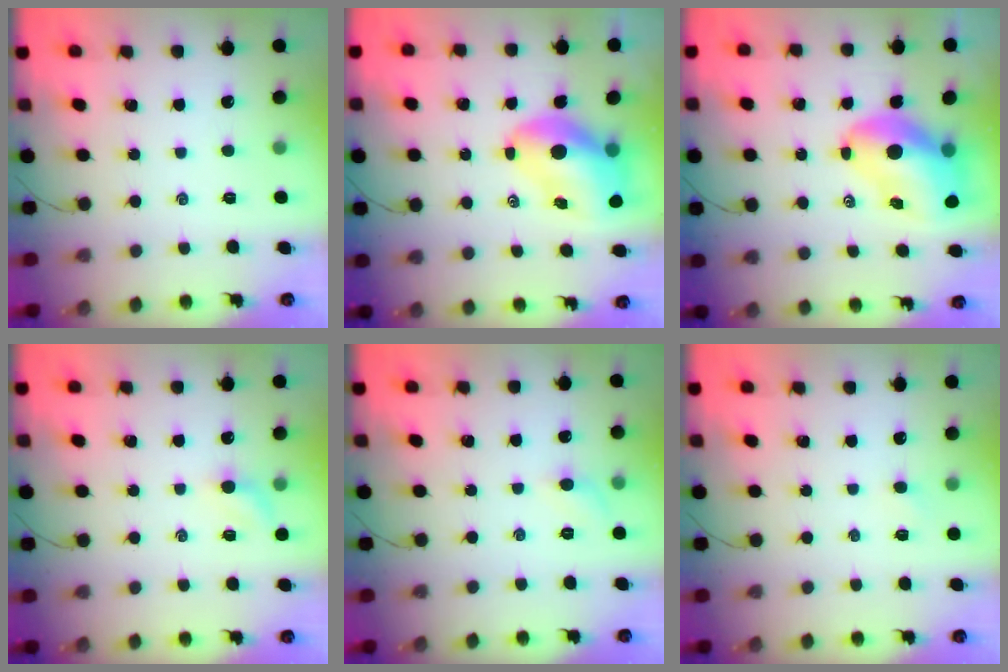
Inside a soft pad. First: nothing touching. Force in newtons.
{"total": 9.9, "press": 9.4, "slide": 3.0}
{"total": 10.8, "press": 10.3, "slide": 3.1}
{"total": 4.1, "press": 4.0, "slide": 1.0}
{"total": 4.7, "press": 4.4, "slide": 1.6}
{"total": 1.4, "press": 1.3, "slide": 0.4}